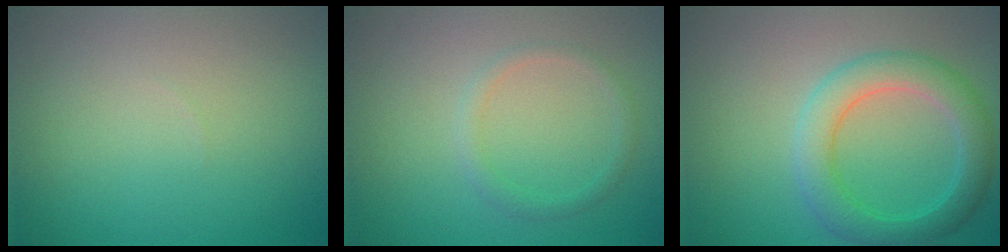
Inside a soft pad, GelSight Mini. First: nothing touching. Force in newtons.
{"total": 1.3, "press": 1.3, "slide": 0.1}
{"total": 4.3, "press": 4.3, "slide": 0.1}